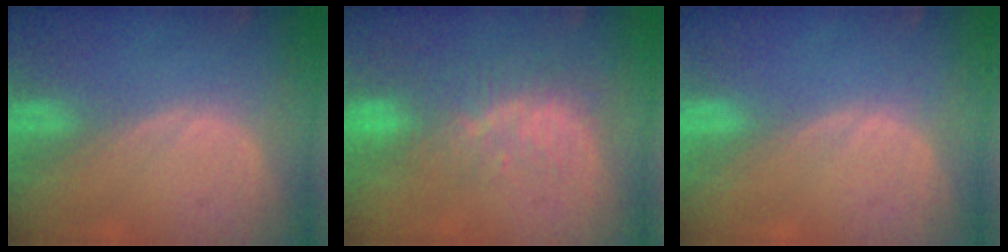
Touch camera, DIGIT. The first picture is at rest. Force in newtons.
{"total": 8.1, "press": 7.0, "slide": 4.0}
{"total": 0.0}